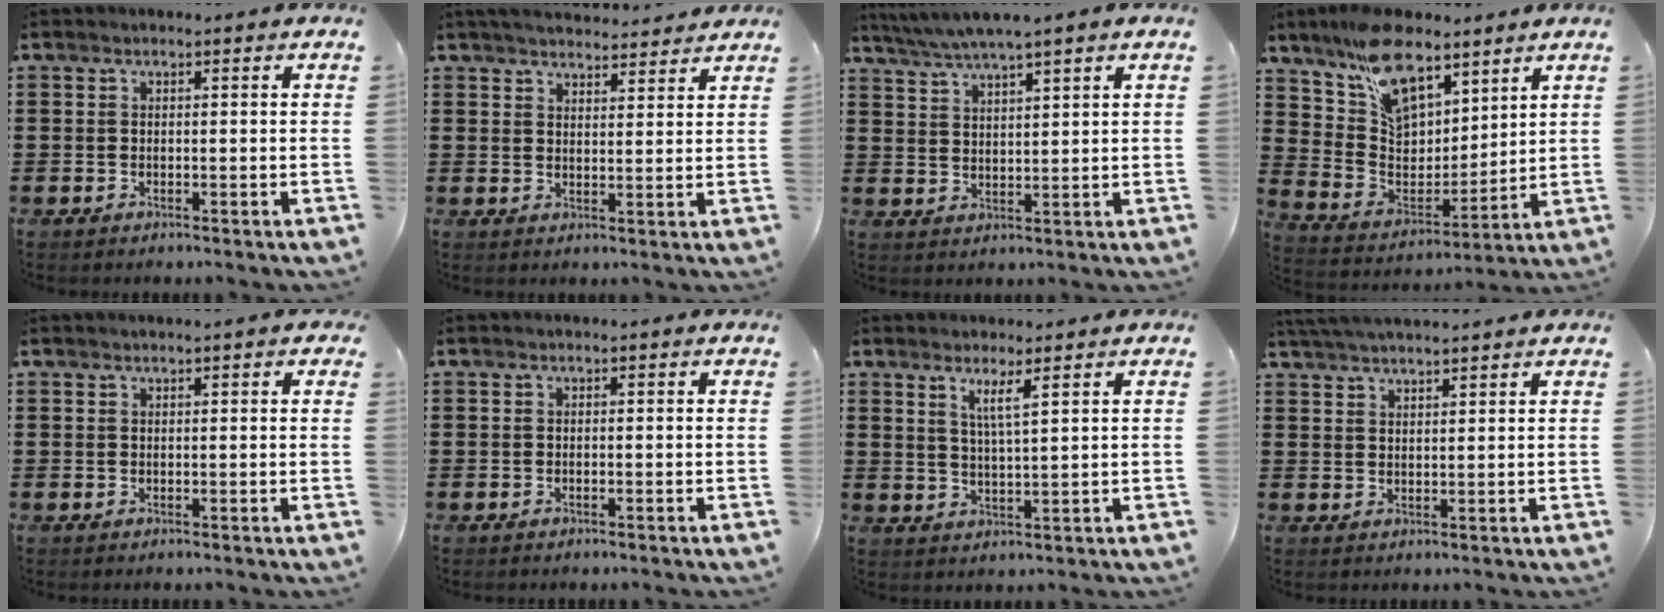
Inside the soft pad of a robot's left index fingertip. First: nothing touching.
{"total": 3.9, "force": [3.8, 0.3, 0.6], "torque": [-0.024, -0.015, 0.069]}
{"total": 3.9, "force": [3.4, -0.3, 1.9], "torque": [-0.047, -0.010, 0.061]}
{"total": 13.0, "force": [9.0, 6.4, 6.8], "torque": [-0.152, -0.030, 0.170]}
{"total": 0.9, "force": [0.6, 0.0, 0.6], "torque": [-0.013, 0.000, 0.012]}
{"total": 0.0}
{"total": 3.4, "force": [2.2, 0.1, 2.7], "torque": [-0.058, 0.000, 0.037]}
{"total": 3.3, "force": [3.3, -0.2, 0.7], "torque": [-0.023, -0.005, 0.062]}